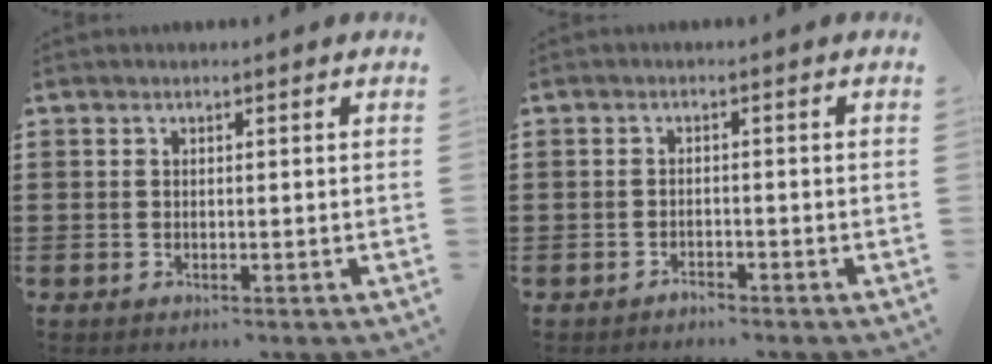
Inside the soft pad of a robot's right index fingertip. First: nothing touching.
{"total": 1.4, "force": [-1.4, 0.1, 0.1], "torque": [-0.008, 0.000, -0.028]}